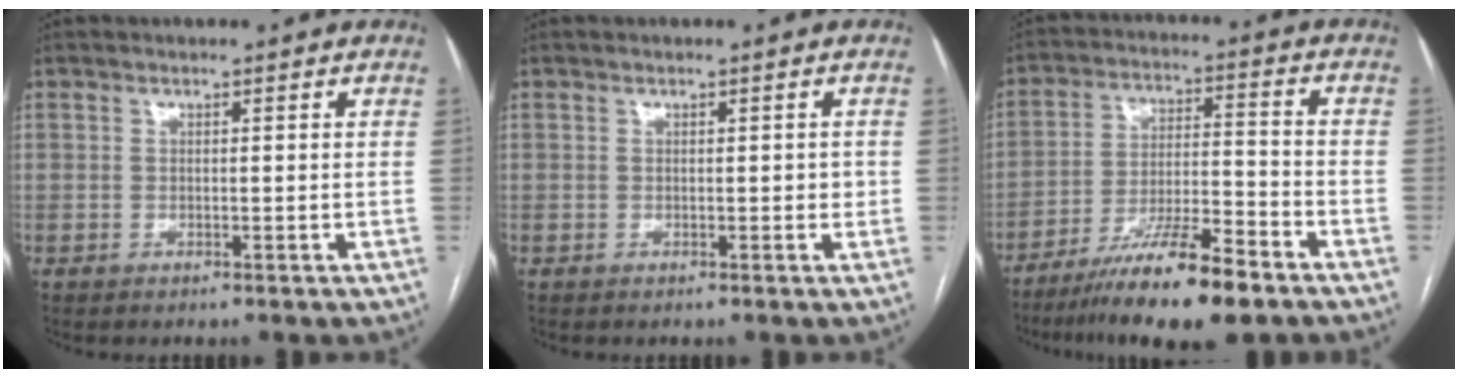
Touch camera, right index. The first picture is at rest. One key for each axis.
{"total": 1.1, "fx": 0.0, "fy": 0.6, "fz": 0.9, "tx": -0.009, "ty": 0.002, "tz": -0.001}
{"total": 14.0, "fx": -9.8, "fy": 1.4, "fz": 9.9, "tx": -0.176, "ty": -0.020, "tz": -0.169}